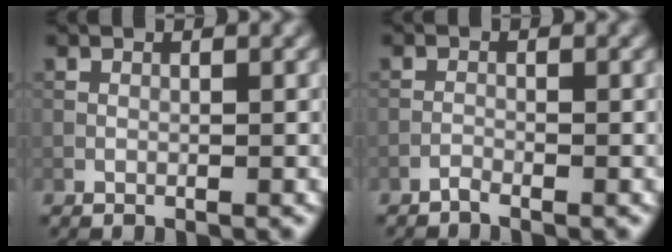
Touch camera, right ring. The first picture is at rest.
{"total": 0.6, "force": [-0.6, 0.0, 0.1], "torque": [-0.002, 0.001, -0.015]}